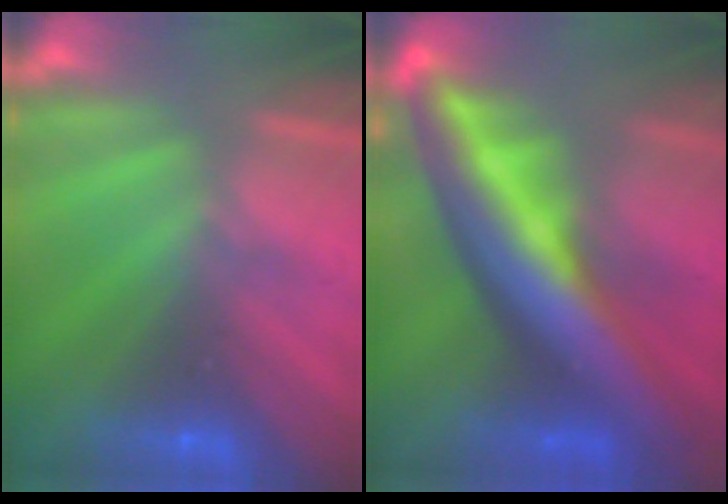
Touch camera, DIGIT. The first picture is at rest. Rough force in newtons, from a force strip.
{"total": 8.1}